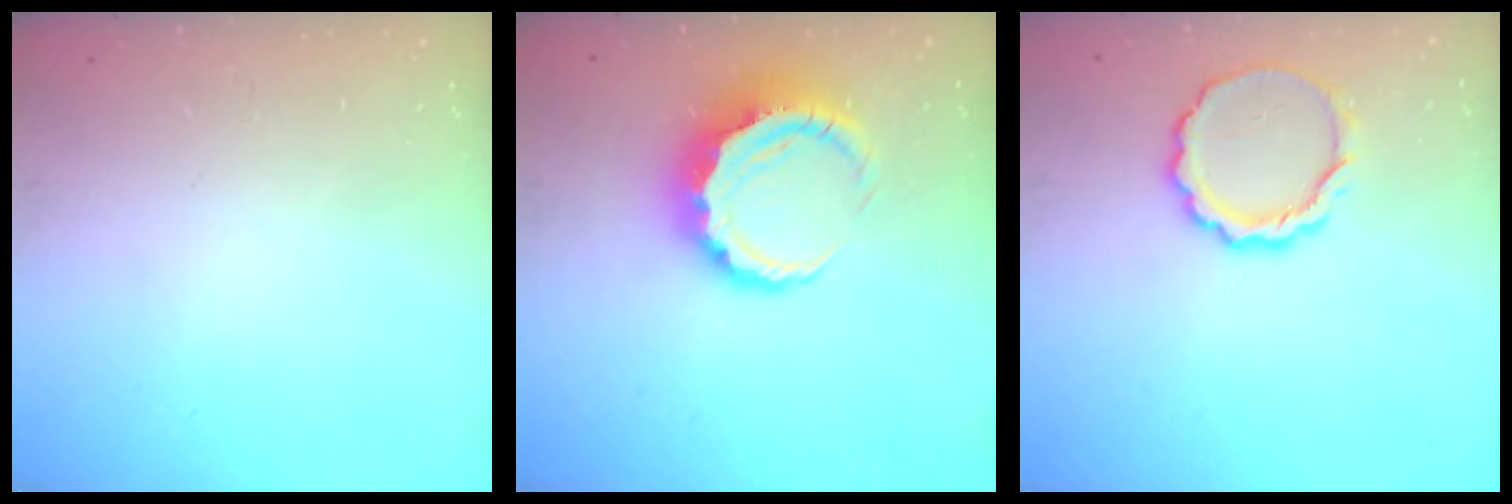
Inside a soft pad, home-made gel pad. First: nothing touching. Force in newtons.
{"total": 9.0, "press": 8.9, "slide": 1.8}
{"total": 9.6, "press": 9.5, "slide": 1.7}